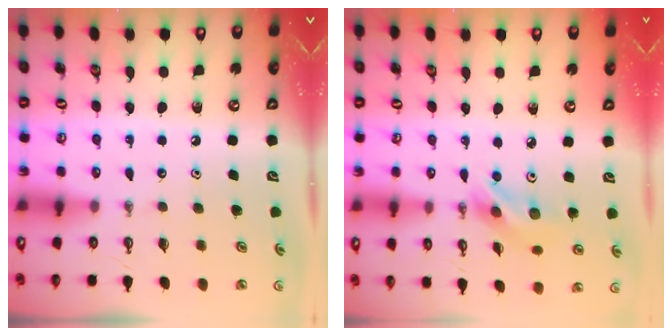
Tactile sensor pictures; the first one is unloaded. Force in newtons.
{"total": 7.8, "press": 7.8, "slide": 0.3}